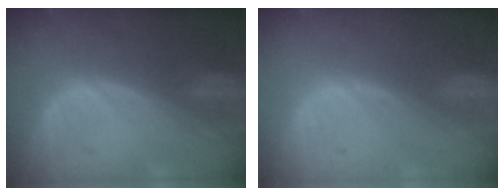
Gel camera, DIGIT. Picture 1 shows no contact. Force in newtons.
{"total": 0.0}